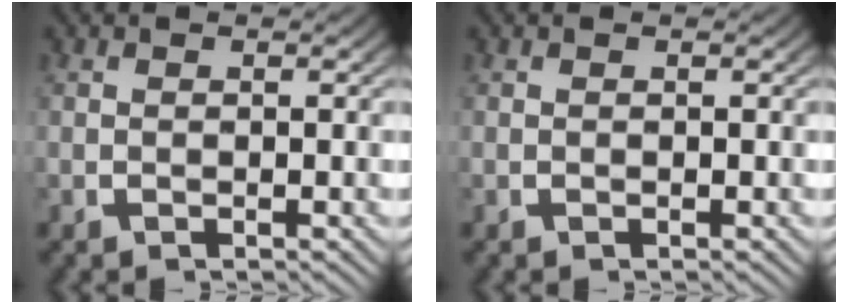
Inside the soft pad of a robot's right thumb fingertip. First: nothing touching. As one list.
[{"total": 0.0}]